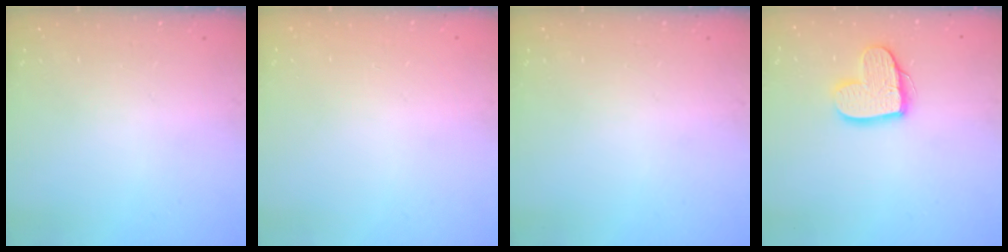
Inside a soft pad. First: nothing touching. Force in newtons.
{"total": 0.0}
{"total": 0.0}
{"total": 11.5, "press": 11.5, "slide": 0.6}